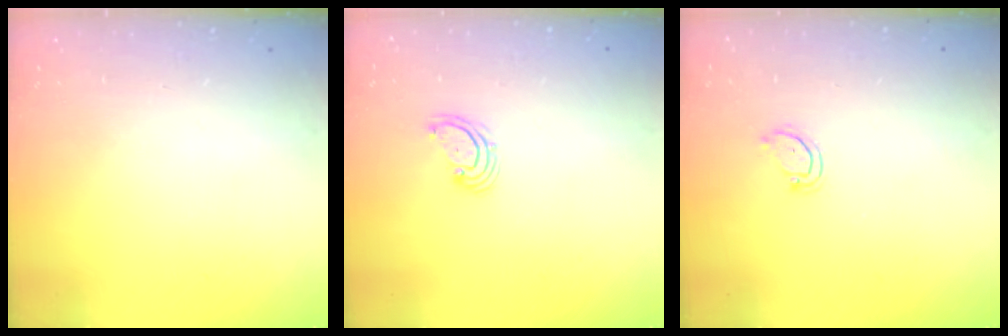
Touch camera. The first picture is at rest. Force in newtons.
{"total": 3.1, "press": 3.1, "slide": 0.6}
{"total": 2.5, "press": 2.5, "slide": 0.1}